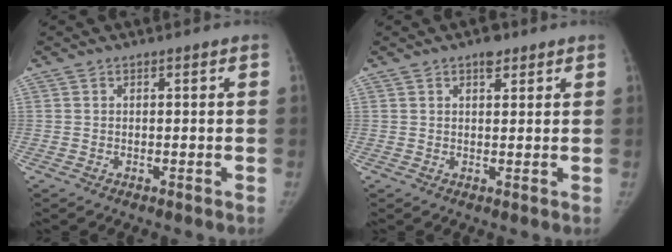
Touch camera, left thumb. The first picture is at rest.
{"total": 2.6, "force": [1.7, 1.4, 1.5], "torque": [-0.010, -0.006, 0.024]}